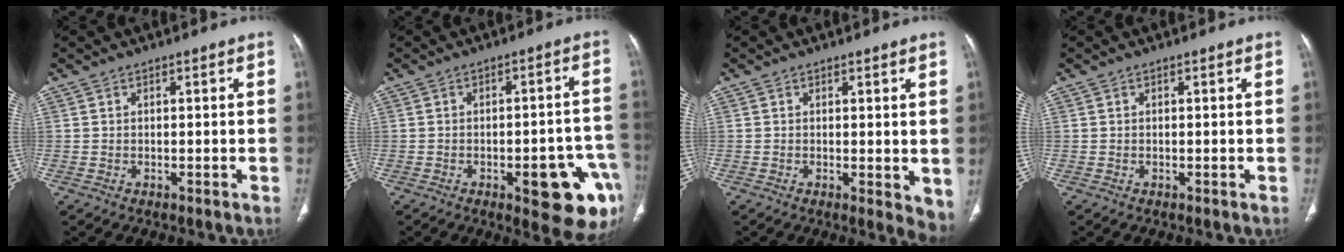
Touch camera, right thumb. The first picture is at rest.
{"total": 13.9, "force": [-5.7, 4.7, 11.8], "torque": [-0.091, 0.029, -0.055]}
{"total": 4.6, "force": [0.3, 1.9, 4.2], "torque": [-0.048, -0.014, 0.004]}
{"total": 0.0}